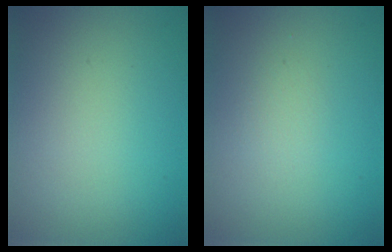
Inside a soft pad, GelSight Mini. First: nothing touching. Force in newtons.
{"total": 0.8, "press": 0.8, "slide": 0.1}